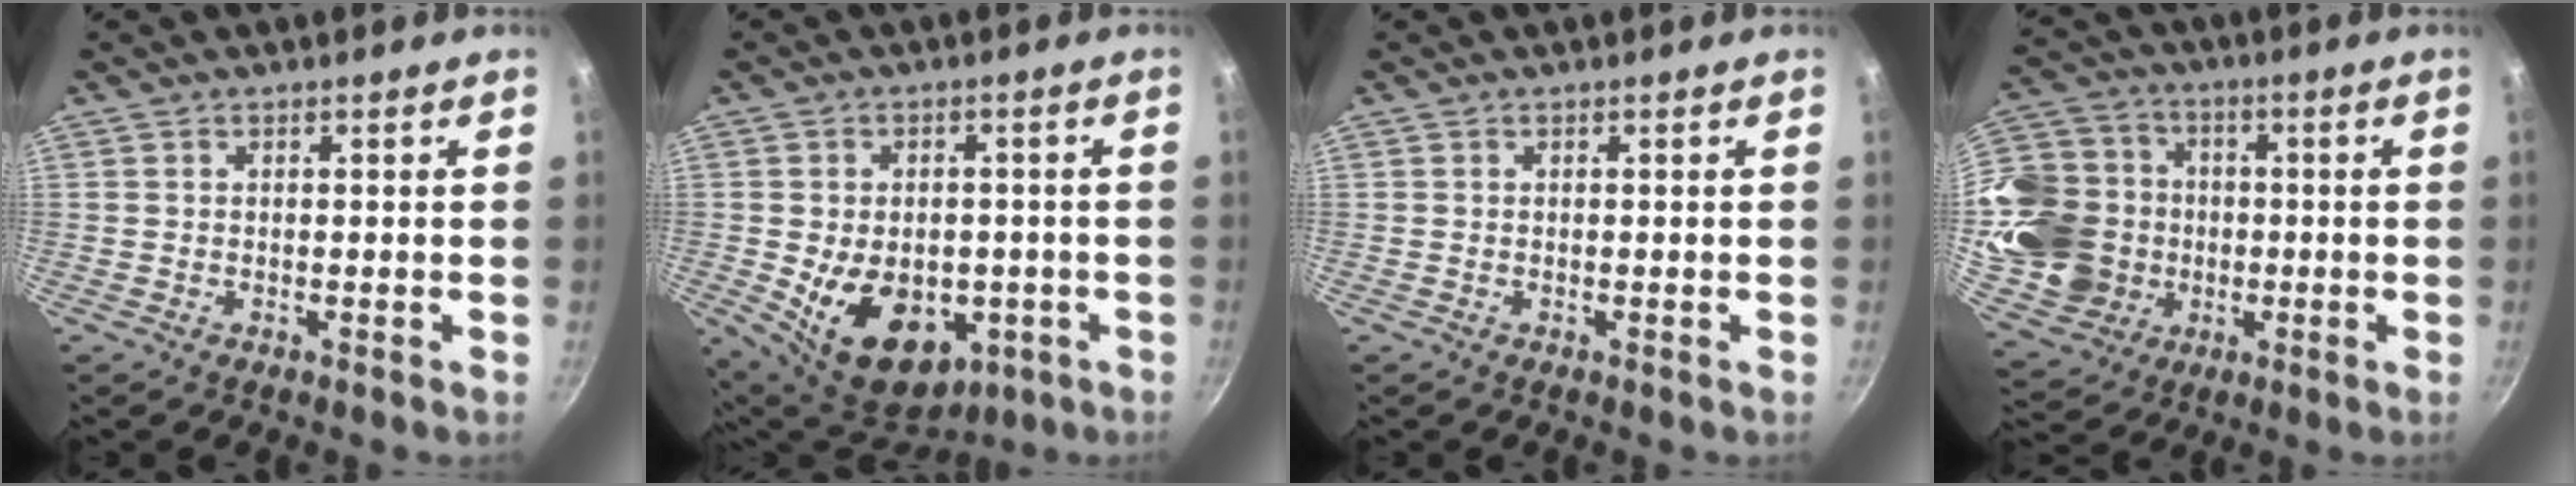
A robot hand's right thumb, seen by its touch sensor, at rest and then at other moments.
{"total": 16.2, "force": [-4.0, 11.0, 11.2], "torque": [-0.147, -0.003, -0.037]}
{"total": 0.0}
{"total": 19.0, "force": [-1.3, 16.7, 9.1], "torque": [-0.168, 0.030, -0.011]}